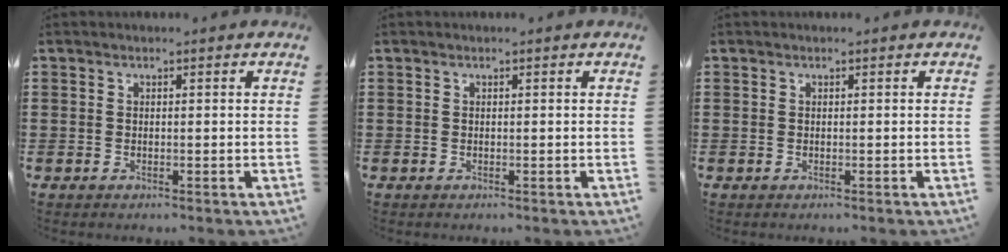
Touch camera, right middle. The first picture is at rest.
{"total": 0.0}
{"total": 0.0}